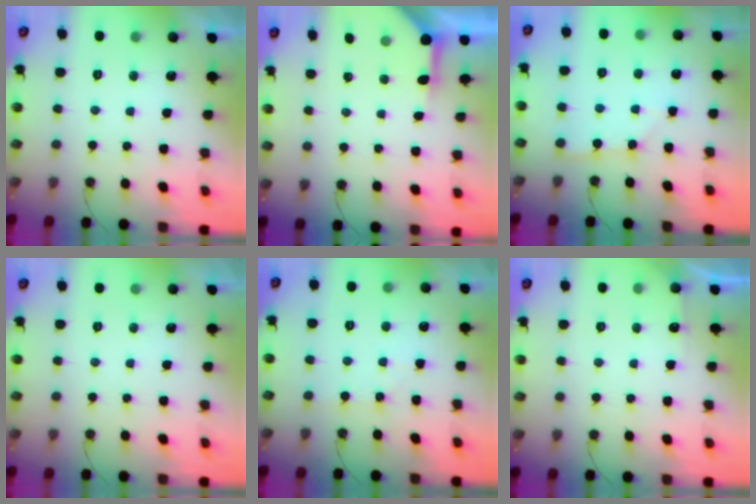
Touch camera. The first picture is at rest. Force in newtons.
{"total": 3.9, "press": 3.8, "slide": 0.5}
{"total": 1.3, "press": 1.3, "slide": 0.1}
{"total": 0.0}
{"total": 2.5, "press": 2.5, "slide": 0.4}
{"total": 2.9, "press": 2.9, "slide": 0.3}